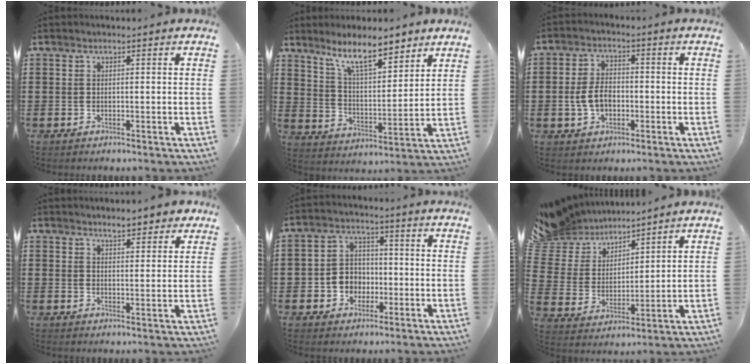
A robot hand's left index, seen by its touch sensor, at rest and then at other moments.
{"total": 9.5, "force": [7.8, 1.9, 5.0], "torque": [-0.104, -0.033, 0.140]}
{"total": 5.2, "force": [-1.0, 3.2, 3.9], "torque": [-0.094, 0.000, -0.024]}
{"total": 3.7, "force": [3.3, 0.8, 1.3], "torque": [-0.024, -0.004, 0.060]}
{"total": 4.8, "force": [-1.3, 4.3, 1.5], "torque": [-0.043, 0.015, -0.028]}
{"total": 8.1, "force": [7.4, 3.3, -0.3], "torque": [-0.048, -0.048, 0.141]}